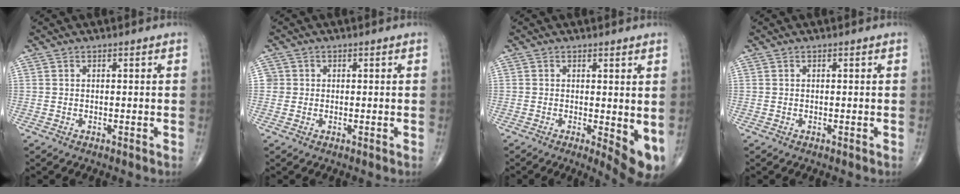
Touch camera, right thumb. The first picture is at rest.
{"total": 1.8, "force": [0.1, 1.8, 0.1], "torque": [0.012, 0.005, -0.001]}
{"total": 6.7, "force": [-0.4, 2.6, 6.2], "torque": [-0.076, -0.014, -0.001]}
{"total": 0.0}